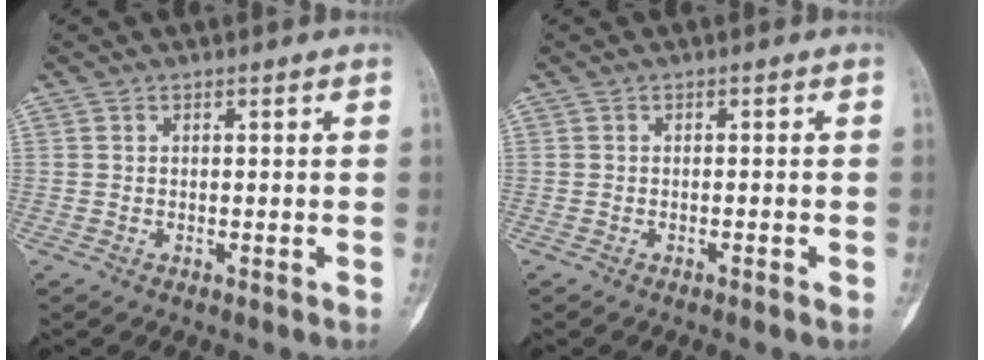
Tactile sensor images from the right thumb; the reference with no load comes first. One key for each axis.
{"total": 0.9, "fx": -0.5, "fy": 0.1, "fz": 0.7, "tx": -0.014, "ty": 0.004, "tz": -0.006}